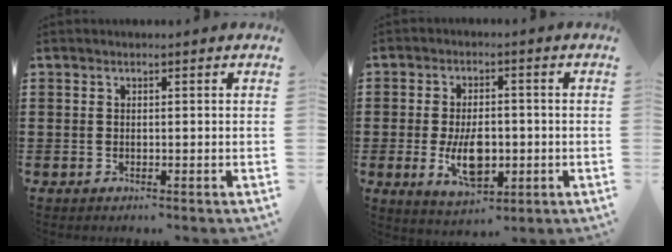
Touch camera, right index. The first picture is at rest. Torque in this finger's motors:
{"motor_torque": [2.14, 0.00, 1.04, 0.21]}